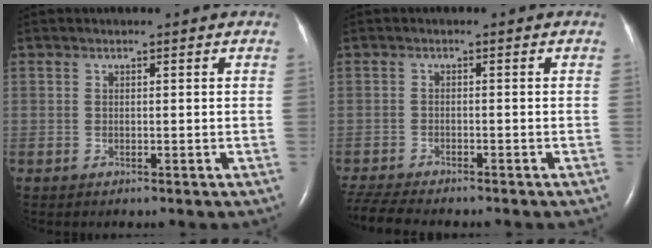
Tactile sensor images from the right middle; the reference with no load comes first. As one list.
[{"total": 7.8, "force": [-7.0, 1.2, 3.1], "torque": [-0.062, -0.014, -0.116]}]